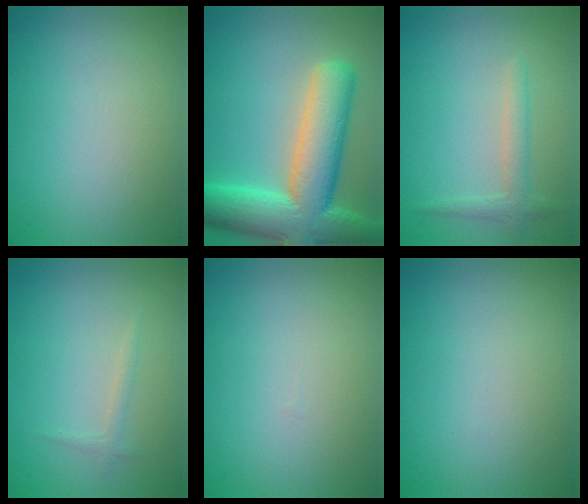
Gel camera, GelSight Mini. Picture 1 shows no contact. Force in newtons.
{"total": 11.9, "press": 11.8, "slide": 0.9}
{"total": 1.9, "press": 1.9, "slide": 0.0}
{"total": 0.8, "press": 0.8, "slide": 0.1}
{"total": 0.0}
{"total": 0.0}